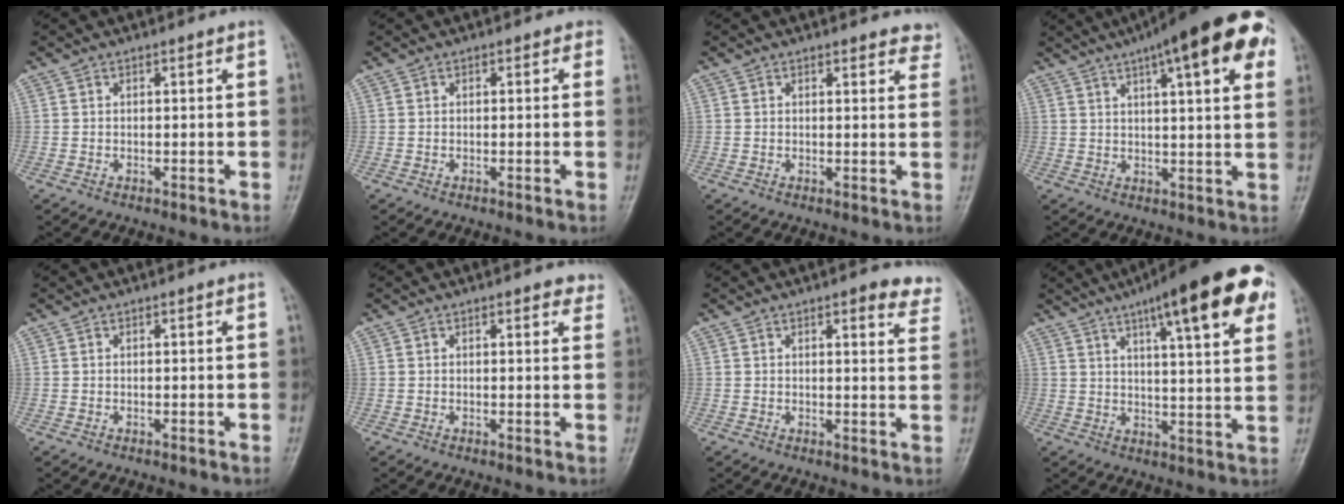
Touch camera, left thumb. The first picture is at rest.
{"total": 0.7, "force": [0.2, 0.6, 0.3], "torque": [0.014, 0.003, -0.010]}
{"total": 4.0, "force": [3.5, 1.5, 1.2], "torque": [0.015, -0.015, 0.025]}
{"total": 20.1, "force": [10.0, 5.2, 16.5], "torque": [-0.221, 0.009, 0.130]}
{"total": 0.0}
{"total": 2.6, "force": [1.9, 1.2, 1.2], "torque": [0.009, -0.004, 0.015]}
{"total": 6.3, "force": [4.8, 2.1, 3.5], "torque": [-0.012, -0.021, 0.042]}
{"total": 19.9, "force": [10.2, 4.4, 16.5], "torque": [-0.213, -0.012, 0.139]}